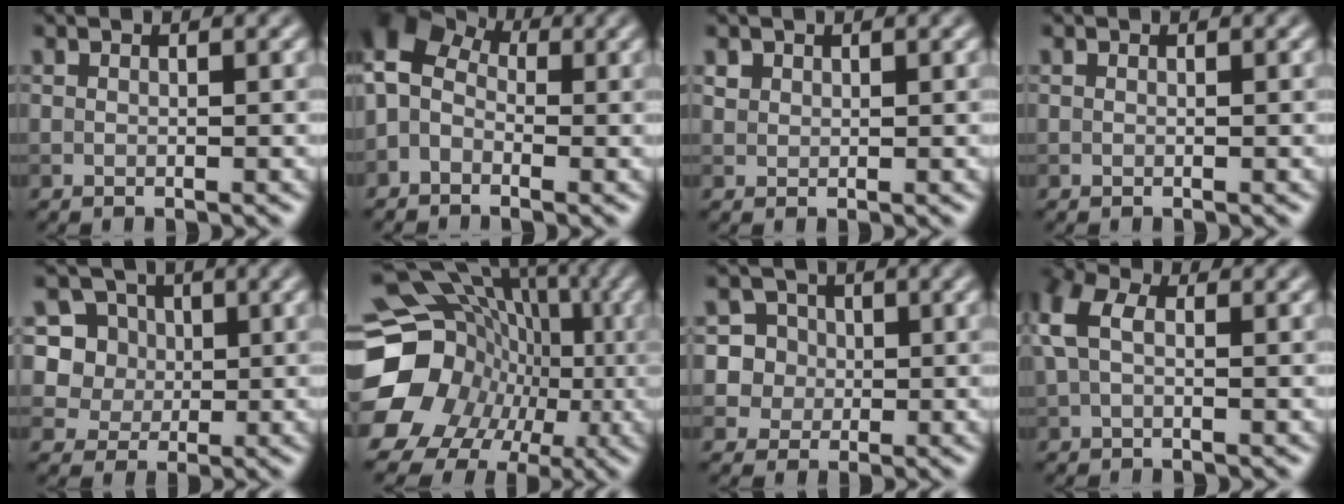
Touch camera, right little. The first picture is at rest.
{"total": 7.3, "force": [0.2, 5.2, 5.0], "torque": [-0.095, 0.039, -0.025]}
{"total": 0.8, "force": [0.4, 0.7, 0.2], "torque": [-0.005, 0.000, 0.009]}
{"total": 0.0}
{"total": 8.3, "force": [2.6, 7.3, 3.0], "torque": [-0.076, 0.025, 0.039]}
{"total": 18.2, "force": [-4.2, 15.7, 8.1], "torque": [-0.146, -0.012, -0.091]}
{"total": 7.0, "force": [1.4, 6.6, 1.8], "torque": [-0.040, 0.033, 0.011]}
{"total": 4.7, "force": [0.6, 3.1, 3.5], "torque": [-0.095, 0.012, 0.002]}